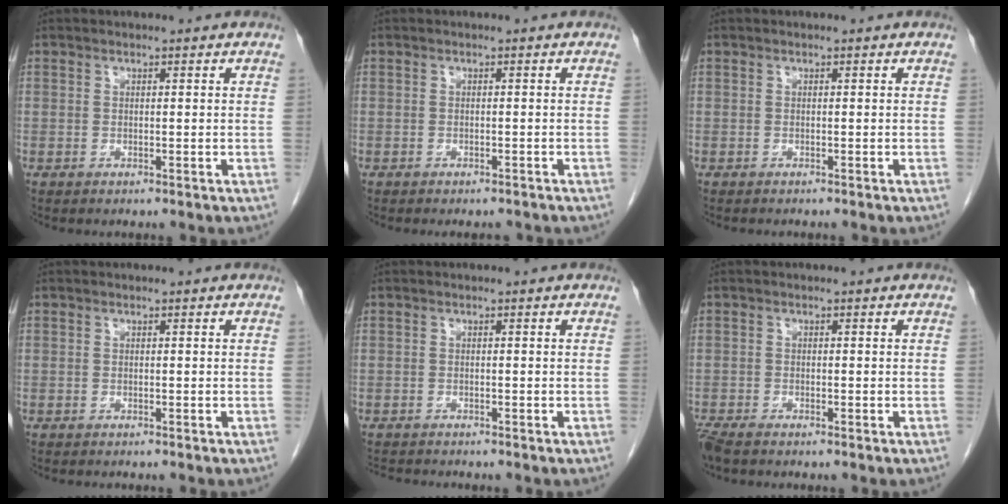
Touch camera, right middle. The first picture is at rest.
{"total": 2.6, "force": [-2.4, 0.8, 0.8], "torque": [-0.014, -0.006, -0.027]}
{"total": 1.4, "force": [-1.2, 0.2, 0.6], "torque": [-0.012, -0.002, -0.013]}
{"total": 1.4, "force": [-1.2, 0.2, 0.6], "torque": [-0.011, -0.002, -0.013]}
{"total": 2.8, "force": [-2.7, 0.2, 0.7], "torque": [-0.013, -0.013, -0.042]}
{"total": 2.6, "force": [-2.2, 0.6, 1.3], "torque": [-0.030, -0.009, -0.041]}